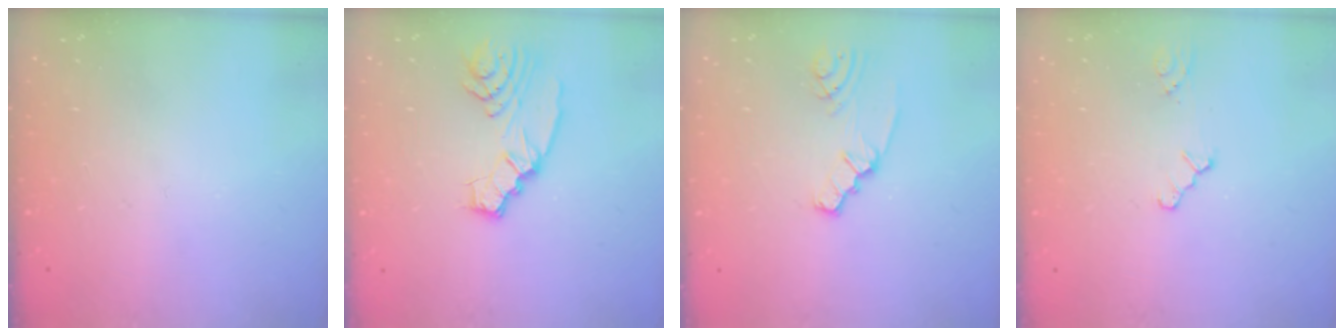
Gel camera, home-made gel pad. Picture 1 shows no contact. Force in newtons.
{"total": 6.6, "press": 6.6, "slide": 0.7}
{"total": 2.0, "press": 2.0, "slide": 0.2}
{"total": 1.0, "press": 1.0, "slide": 0.3}